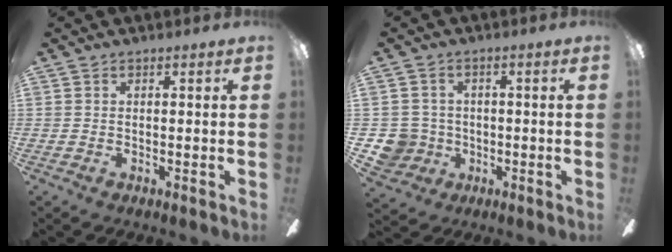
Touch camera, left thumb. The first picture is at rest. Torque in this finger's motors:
{"motor_torque": [-0.23, 0.30, 0.02, -0.03, 0.00]}